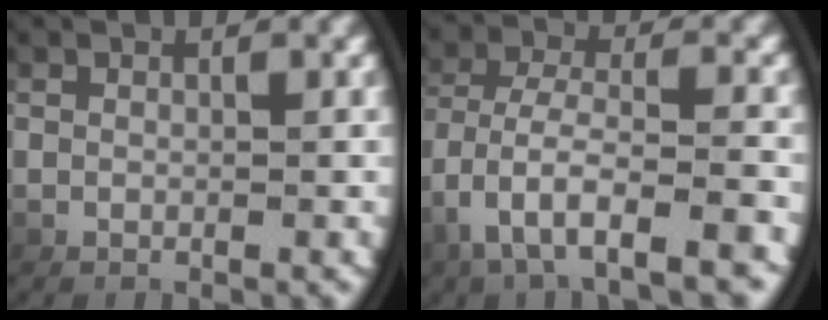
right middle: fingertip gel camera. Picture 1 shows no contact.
{"total": 4.6, "force": [-1.7, 1.8, 3.9], "torque": [-0.096, -0.026, -0.010]}